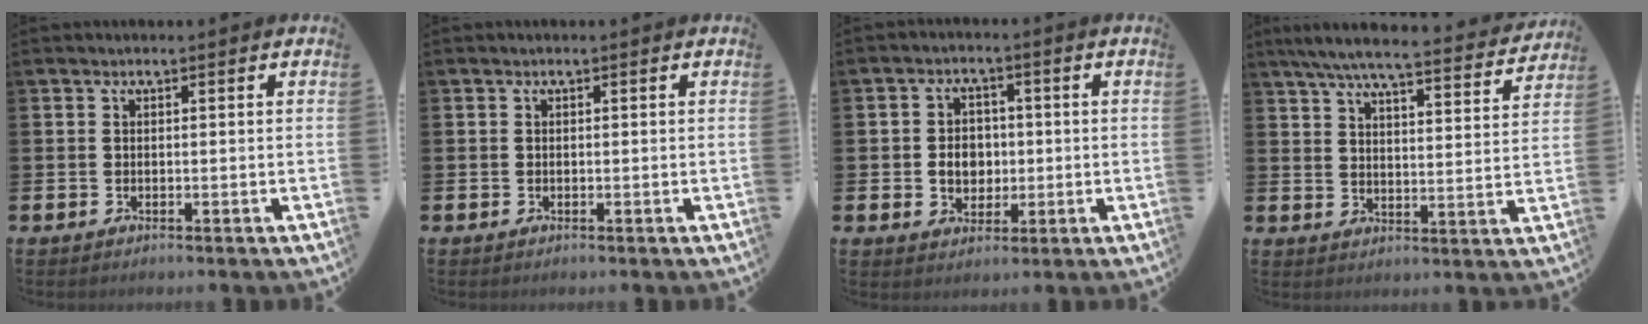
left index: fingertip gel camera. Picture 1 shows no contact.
{"total": 0.0}
{"total": 4.1, "force": [-0.1, 3.5, 2.1], "torque": [-0.036, 0.005, -0.011]}
{"total": 6.7, "force": [6.1, 0.7, 2.8], "torque": [-0.067, -0.044, 0.100]}